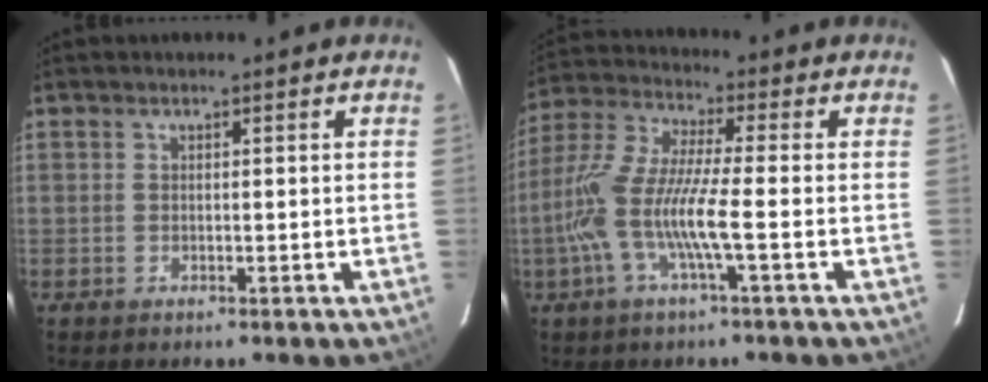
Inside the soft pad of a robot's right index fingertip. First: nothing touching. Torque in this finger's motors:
{"motor_torque": [1.56, -0.58, 0.94, 0.21]}